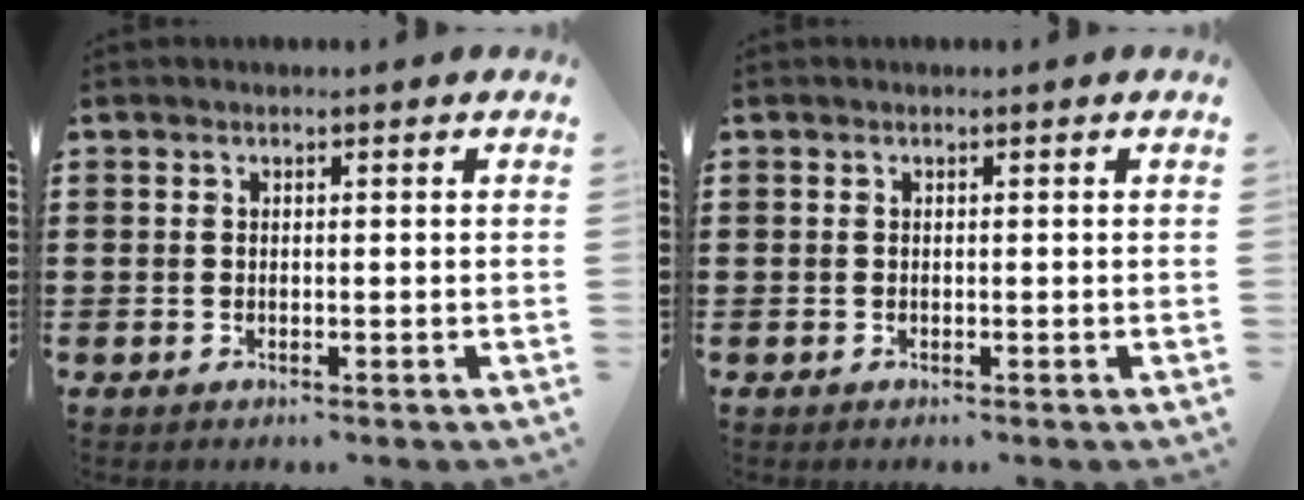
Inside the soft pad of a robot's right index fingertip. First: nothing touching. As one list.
[{"total": 0.0}]